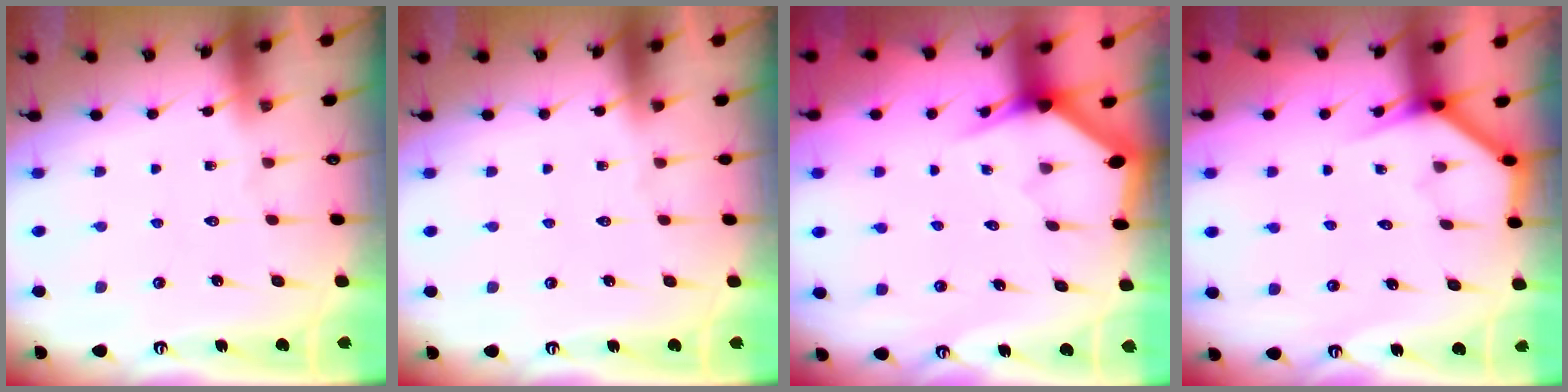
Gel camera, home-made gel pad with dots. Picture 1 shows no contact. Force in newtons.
{"total": 0.0}
{"total": 2.9, "press": 2.9, "slide": 0.0}
{"total": 3.8, "press": 3.8, "slide": 0.3}